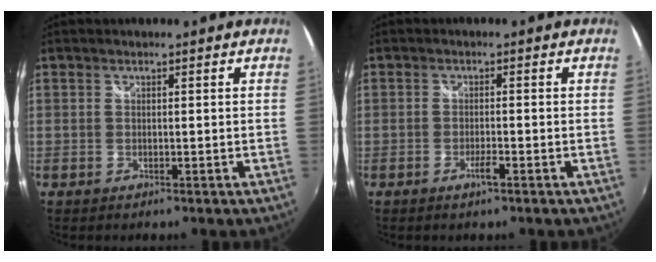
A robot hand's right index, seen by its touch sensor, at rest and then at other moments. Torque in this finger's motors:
{"motor_torque": [0.69, 0.66, 0.03, 0.06]}